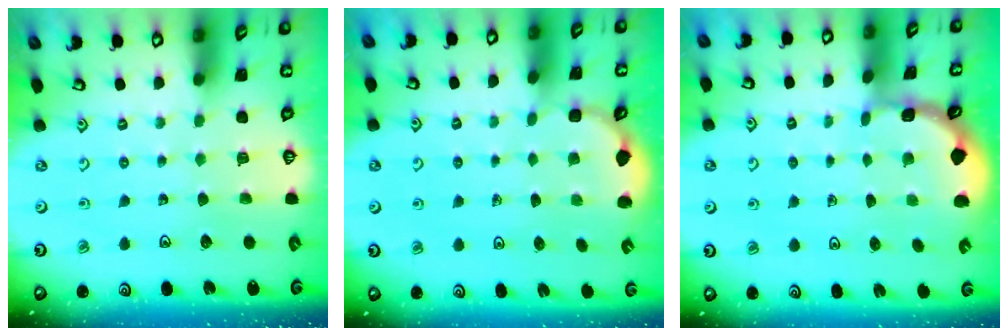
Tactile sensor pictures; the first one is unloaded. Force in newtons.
{"total": 2.6, "press": 2.2, "slide": 1.5}
{"total": 1.6, "press": 1.6, "slide": 0.1}